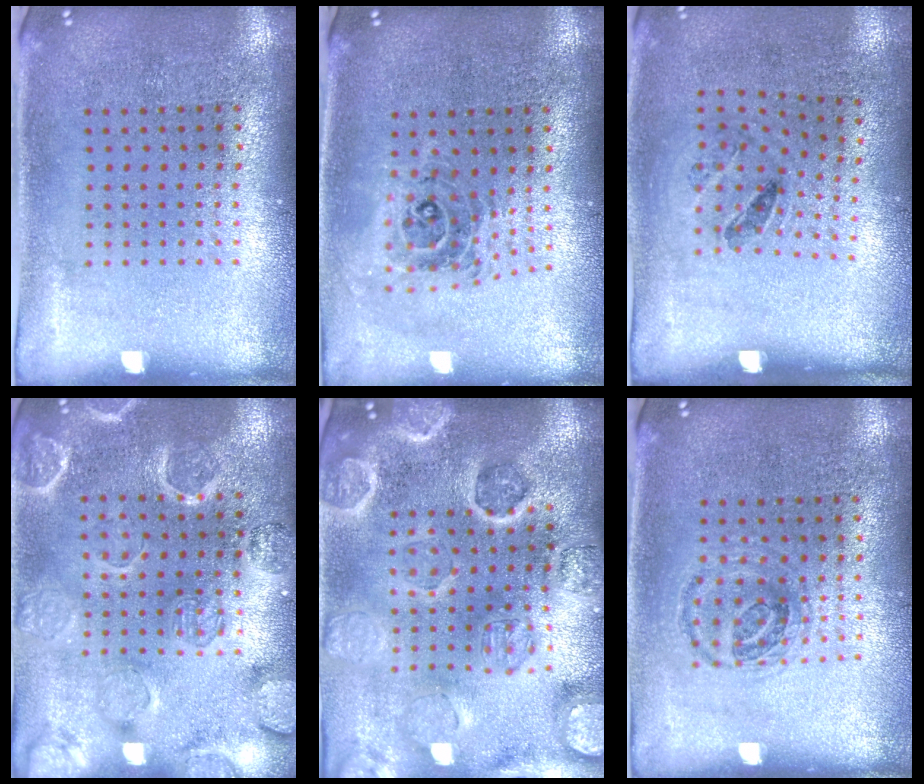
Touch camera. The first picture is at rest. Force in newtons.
{"total": 0.9, "press": 0.9, "slide": 0.1}
{"total": 1.2, "press": 0.8, "slide": 1.0}
{"total": 2.7, "press": 2.7, "slide": 0.1}
{"total": 3.2, "press": 3.1, "slide": 0.6}
{"total": 0.9, "press": 0.9, "slide": 0.2}